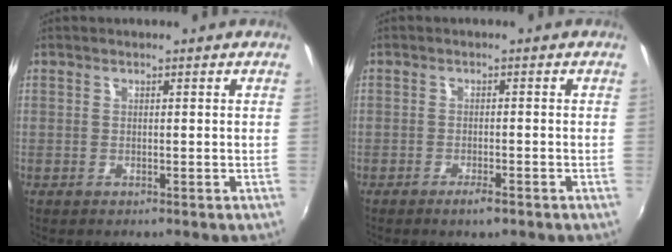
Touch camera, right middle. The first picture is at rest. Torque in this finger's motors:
{"motor_torque": [-0.12, -1.51, 0.03, -0.01]}